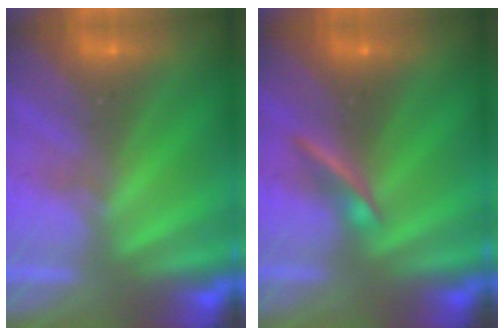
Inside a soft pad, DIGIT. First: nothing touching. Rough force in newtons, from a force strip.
{"total": 2.3}